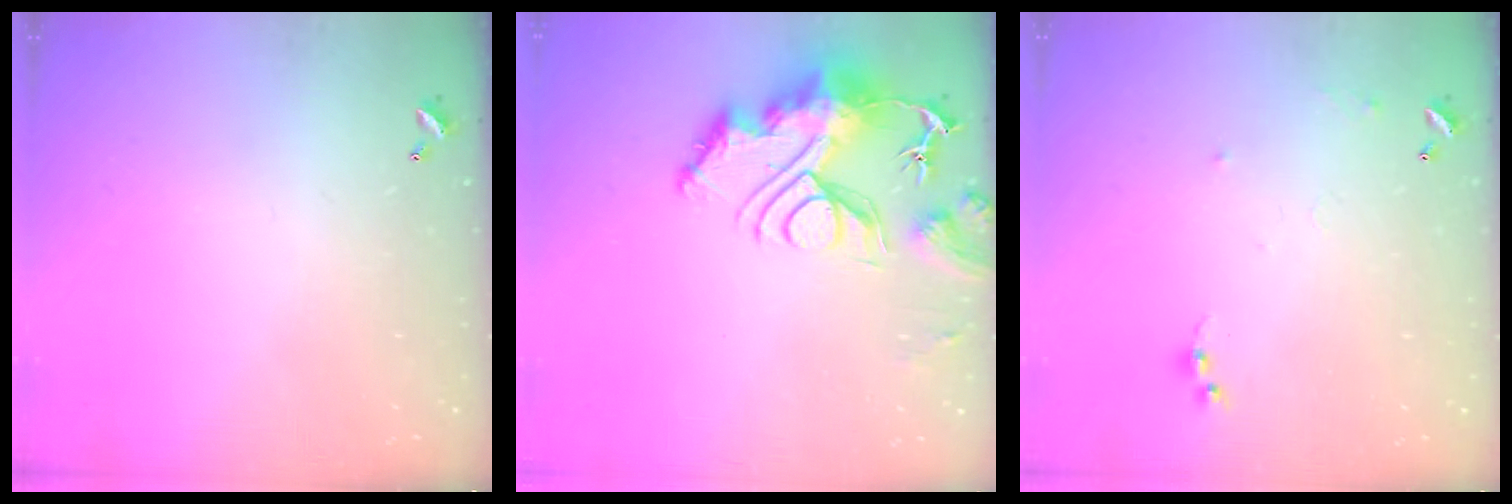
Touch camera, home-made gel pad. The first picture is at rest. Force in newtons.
{"total": 14.1, "press": 14.1, "slide": 1.4}
{"total": 6.6, "press": 6.6, "slide": 0.6}